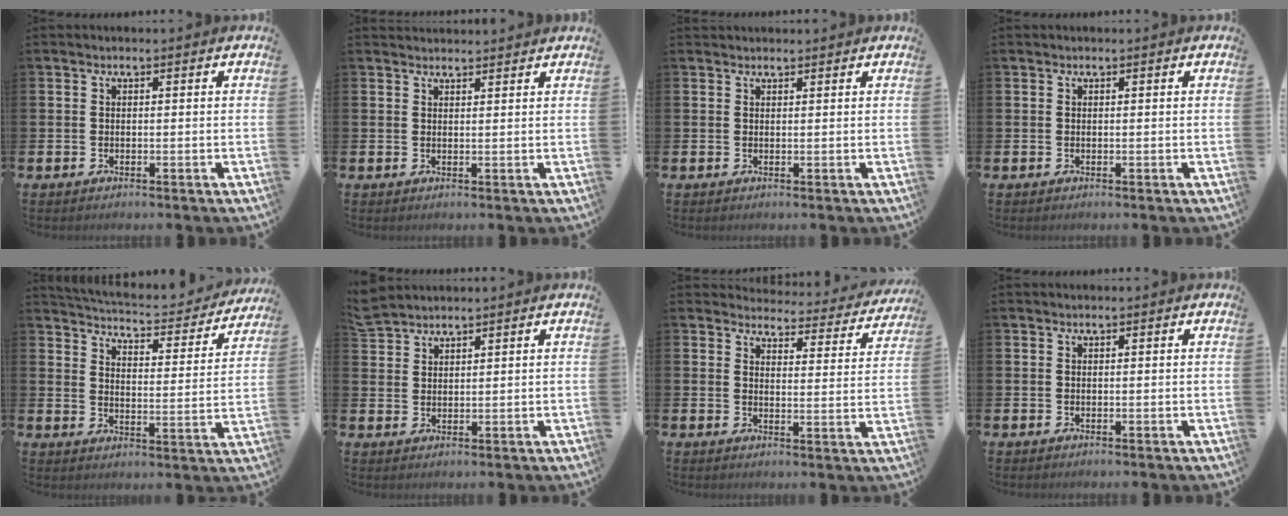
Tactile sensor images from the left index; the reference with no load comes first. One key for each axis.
{"total": 1.8, "fx": 1.8, "fy": 0.3, "fz": -0.1, "tx": 0.008, "ty": -0.009, "tz": 0.031}
{"total": 0.9, "fx": 0.9, "fy": 0.2, "fz": 0.0, "tx": 0.007, "ty": -0.001, "tz": 0.015}
{"total": 0.0}
{"total": 5.1, "fx": 4.9, "fy": 0.7, "fz": 0.9, "tx": -0.039, "ty": -0.043, "tz": 0.079}
{"total": 3.3, "fx": 3.3, "fy": 0.4, "fz": 0.3, "tx": -0.009, "ty": -0.017, "tz": 0.062}
{"total": 3.5, "fx": 3.3, "fy": 0.9, "fz": 0.4, "tx": -0.015, "ty": -0.034, "tz": 0.051}
{"total": 0.0}